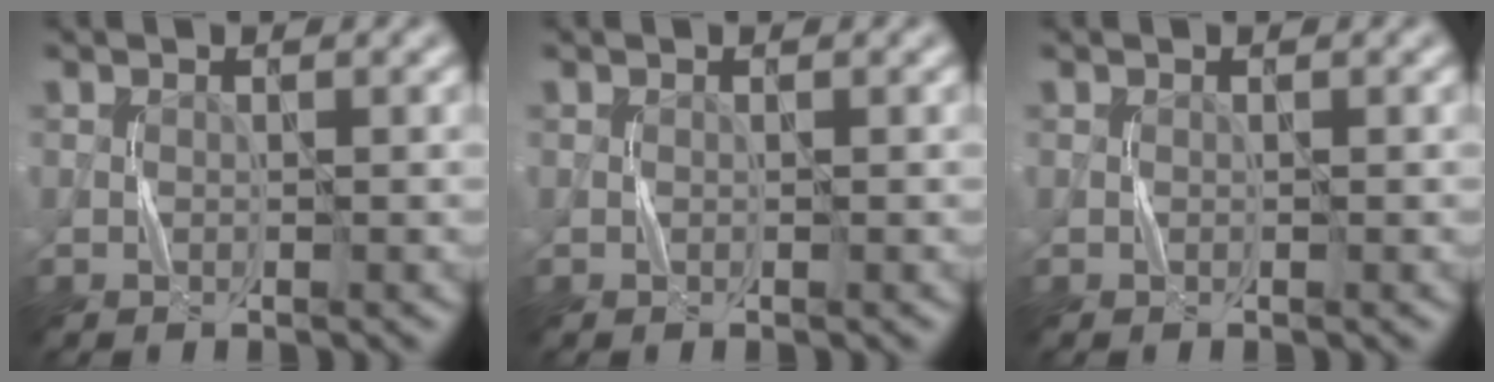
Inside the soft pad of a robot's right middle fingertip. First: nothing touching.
{"total": 0.0}
{"total": 0.0}